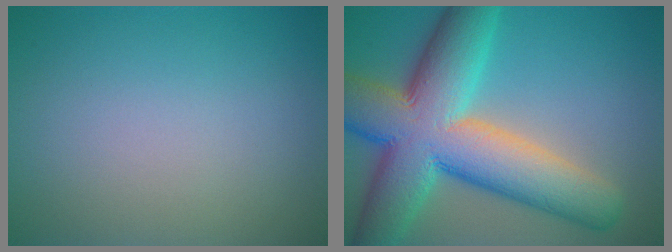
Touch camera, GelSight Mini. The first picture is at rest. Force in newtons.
{"total": 14.0, "press": 14.0, "slide": 0.7}